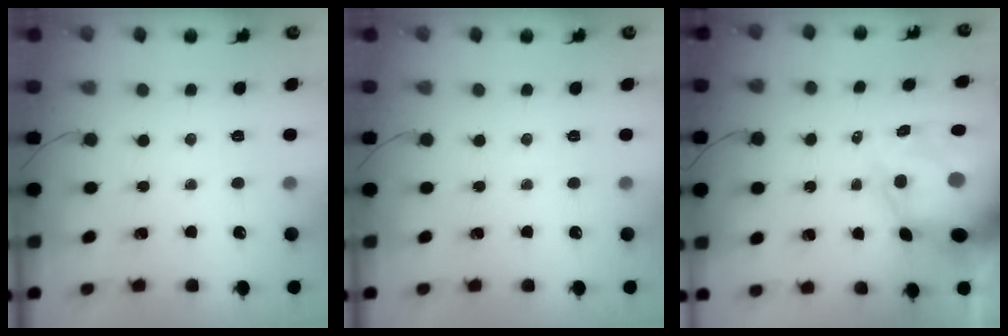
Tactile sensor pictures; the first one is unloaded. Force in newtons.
{"total": 0.0}
{"total": 13.6, "press": 13.1, "slide": 3.9}